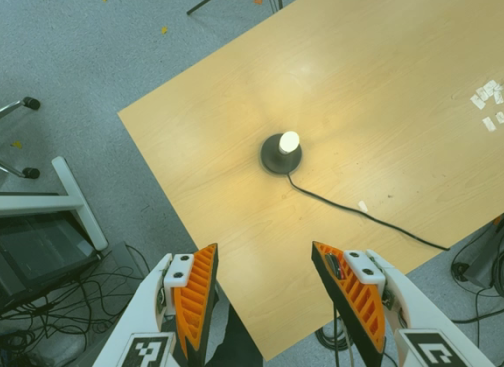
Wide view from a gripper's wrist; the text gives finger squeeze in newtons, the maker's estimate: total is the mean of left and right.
{"total": 0.0}